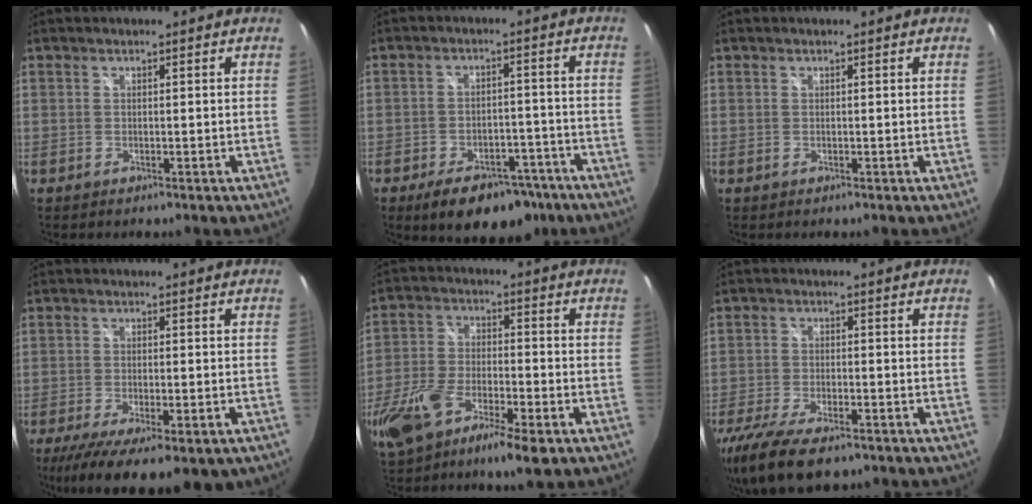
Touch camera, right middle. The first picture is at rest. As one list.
[{"total": 13.2, "force": [-9.3, 6.6, 6.6], "torque": [-0.125, 0.006, -0.121]}, {"total": 0.0}, {"total": 15.0, "force": [-9.5, 5.0, 10.5], "torque": [-0.204, -0.059, -0.140]}, {"total": 14.3, "force": [-8.4, 4.6, 10.6], "torque": [-0.230, -0.031, -0.159]}, {"total": 15.8, "force": [-11.3, 5.8, 9.4], "torque": [-0.214, -0.053, -0.192]}]